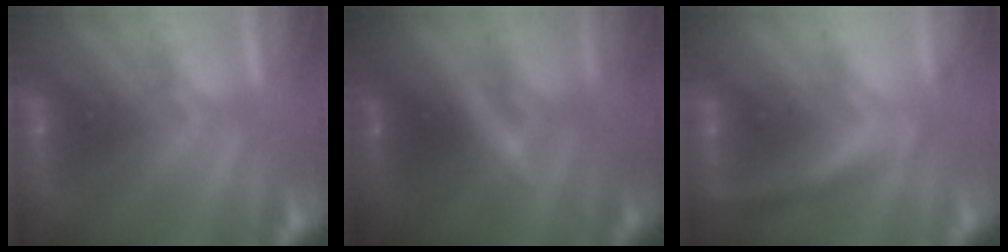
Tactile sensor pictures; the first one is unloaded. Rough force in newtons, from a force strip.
{"total": 2.6}
{"total": 3.6}